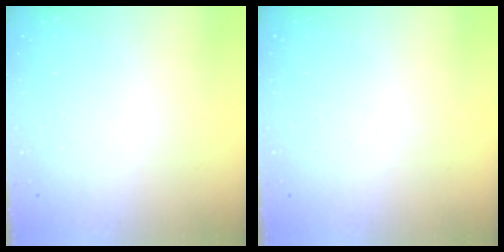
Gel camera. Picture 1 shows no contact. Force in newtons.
{"total": 0.0}